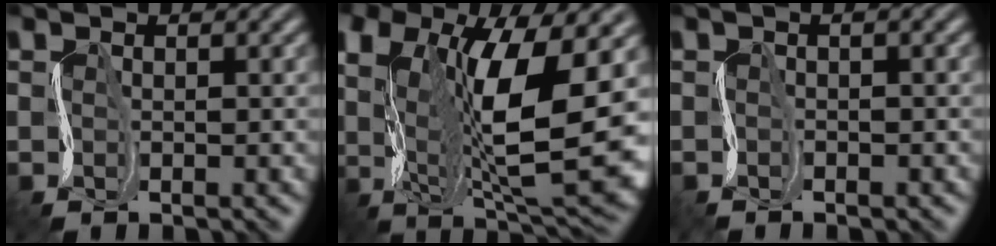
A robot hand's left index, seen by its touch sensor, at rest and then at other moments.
{"total": 13.8, "force": [1.9, 6.0, 12.3], "torque": [-0.229, -0.014, 0.034]}
{"total": 0.8, "force": [-0.4, 0.2, 0.6], "torque": [-0.007, 0.003, -0.011]}